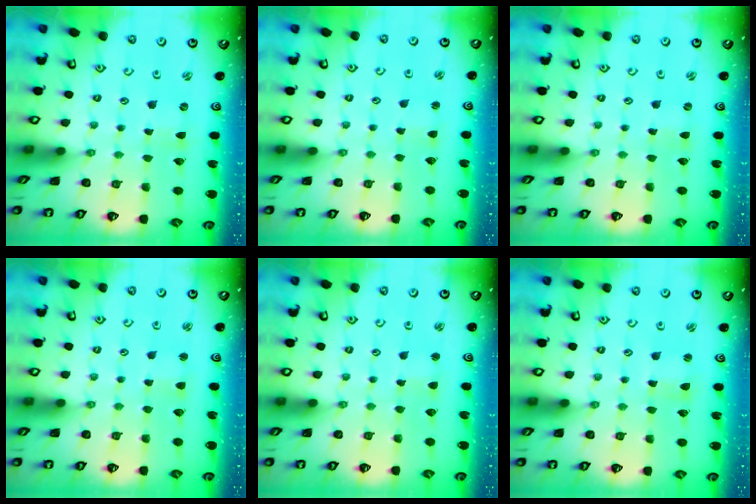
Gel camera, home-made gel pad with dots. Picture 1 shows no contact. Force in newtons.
{"total": 1.5, "press": 1.4, "slide": 0.2}
{"total": 0.0}
{"total": 2.2, "press": 2.2, "slide": 0.2}
{"total": 2.2, "press": 2.2, "slide": 0.2}
{"total": 1.6, "press": 1.5, "slide": 0.3}